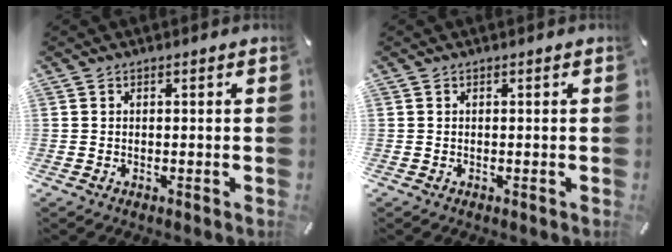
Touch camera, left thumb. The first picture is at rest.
{"total": 0.0}